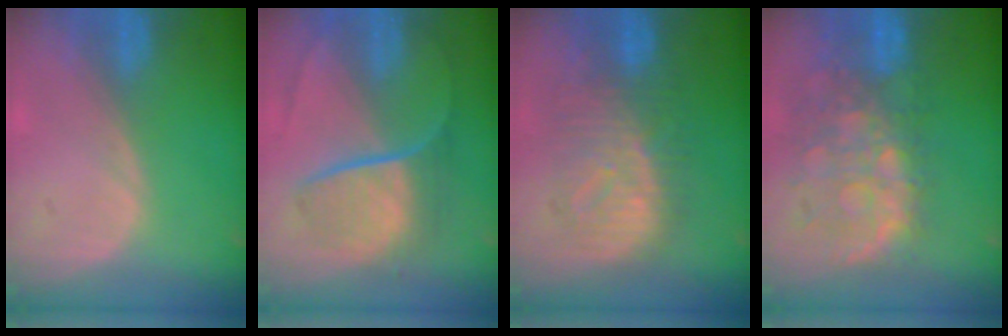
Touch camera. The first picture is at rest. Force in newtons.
{"total": 9.2, "press": 7.7, "slide": 5.0}
{"total": 9.0, "press": 9.0, "slide": 0.3}
{"total": 11.1, "press": 9.7, "slide": 5.4}